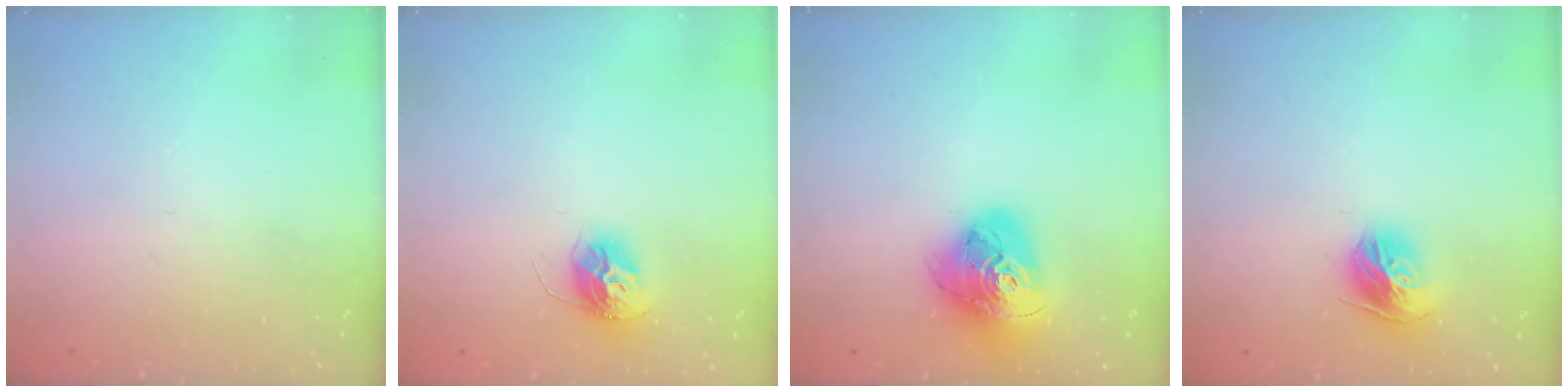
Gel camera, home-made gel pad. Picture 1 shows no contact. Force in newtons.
{"total": 12.4, "press": 12.4, "slide": 1.0}
{"total": 18.4, "press": 18.3, "slide": 2.1}
{"total": 12.5, "press": 12.4, "slide": 1.3}